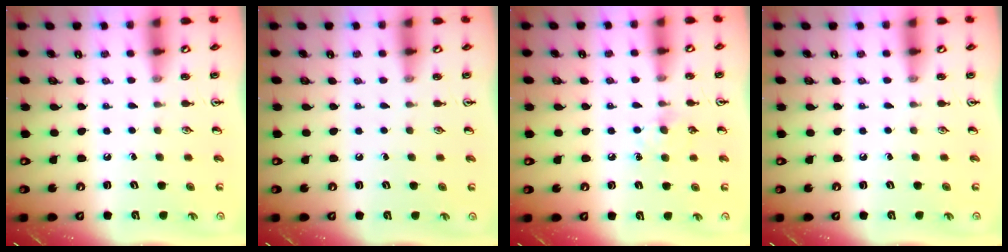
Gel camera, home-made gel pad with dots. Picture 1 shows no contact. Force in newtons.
{"total": 0.0}
{"total": 6.4, "press": 6.4, "slide": 0.8}
{"total": 0.0}